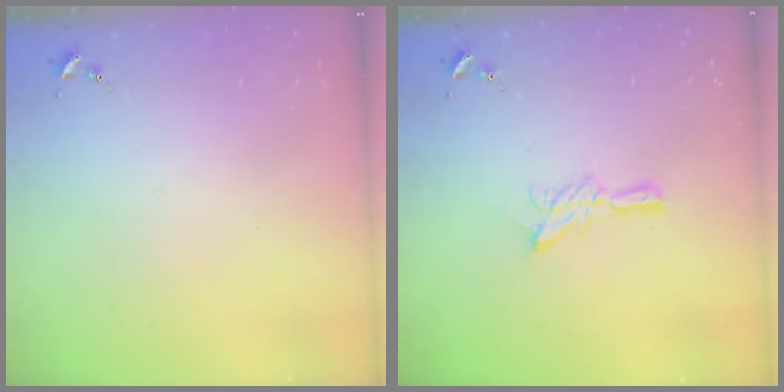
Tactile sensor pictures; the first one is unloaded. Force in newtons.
{"total": 7.6, "press": 7.6, "slide": 0.1}